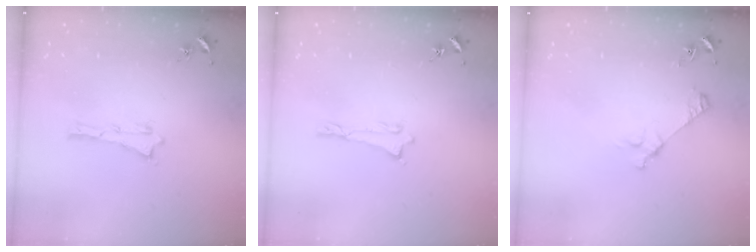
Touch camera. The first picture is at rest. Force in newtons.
{"total": 0.0}
{"total": 3.3, "press": 3.3, "slide": 0.3}